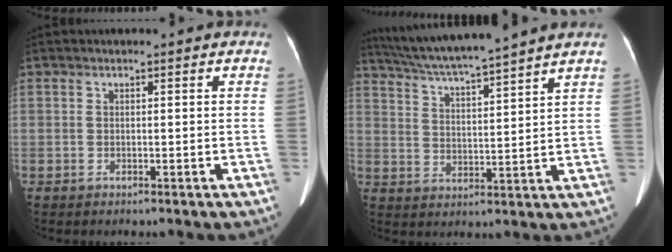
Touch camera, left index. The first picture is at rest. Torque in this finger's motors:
{"motor_torque": [0.29, -1.85, 0.53, 0.13]}